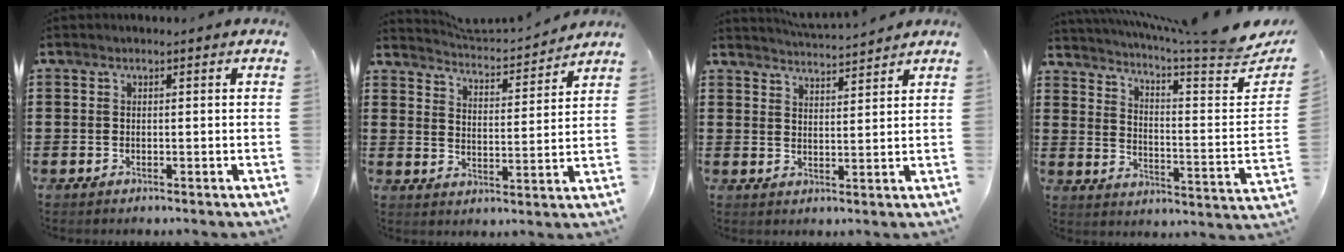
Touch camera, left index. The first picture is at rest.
{"total": 3.4, "force": [3.4, -0.2, 0.1], "torque": [-0.024, -0.035, 0.055]}
{"total": 3.7, "force": [3.7, -0.5, 0.3], "torque": [-0.019, -0.022, 0.065]}
{"total": 6.0, "force": [4.9, -0.2, 3.3], "torque": [-0.071, -0.054, 0.076]}